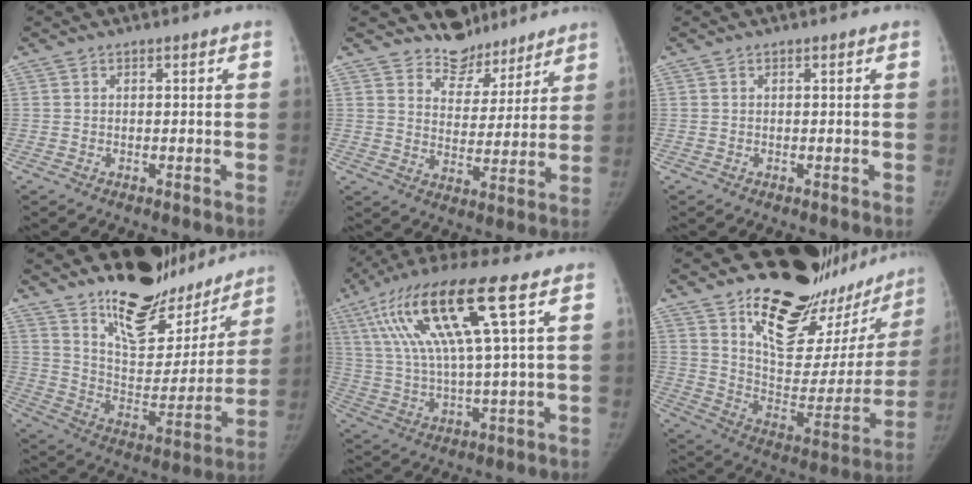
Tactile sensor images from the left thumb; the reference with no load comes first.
{"total": 8.8, "force": [7.8, 4.2, 0.2], "torque": [0.033, -0.067, 0.132]}
{"total": 0.0}
{"total": 22.6, "force": [18.2, 9.5, 9.5], "torque": [-0.087, -0.125, 0.284]}
{"total": 19.0, "force": [7.7, 2.6, 17.1], "torque": [-0.353, -0.004, 0.136]}
{"total": 30.6, "force": [22.5, 12.5, 16.5], "torque": [-0.201, -0.123, 0.329]}